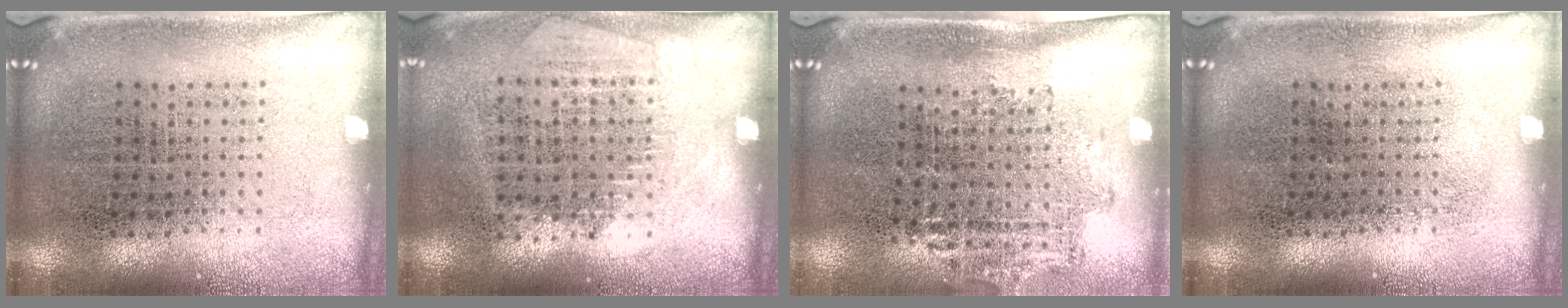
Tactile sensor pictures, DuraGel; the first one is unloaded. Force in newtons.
{"total": 1.3, "press": 1.1, "slide": 0.6}
{"total": 1.3, "press": 1.0, "slide": 0.8}
{"total": 0.0}